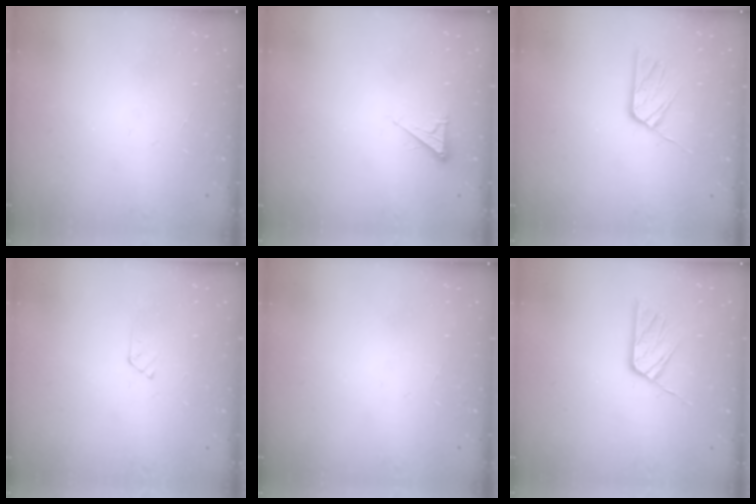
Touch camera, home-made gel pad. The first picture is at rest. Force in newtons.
{"total": 2.5, "press": 2.5, "slide": 0.4}
{"total": 7.4, "press": 7.3, "slide": 0.6}
{"total": 2.8, "press": 2.8, "slide": 0.3}
{"total": 0.0}
{"total": 9.9, "press": 9.9, "slide": 0.8}